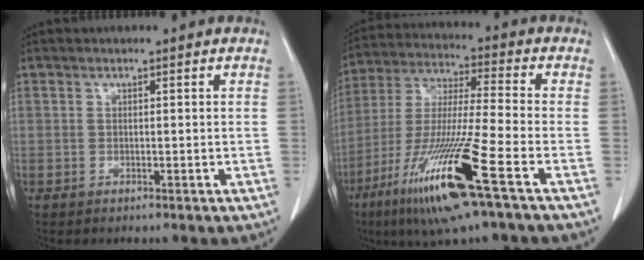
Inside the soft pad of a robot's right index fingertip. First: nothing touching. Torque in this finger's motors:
{"motor_torque": [1.90, -0.24, 1.01, 0.21]}